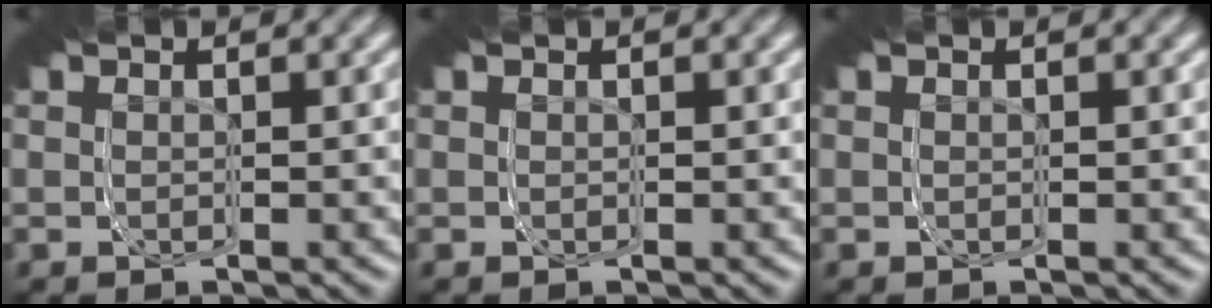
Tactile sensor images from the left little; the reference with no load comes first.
{"total": 0.0}
{"total": 0.0}